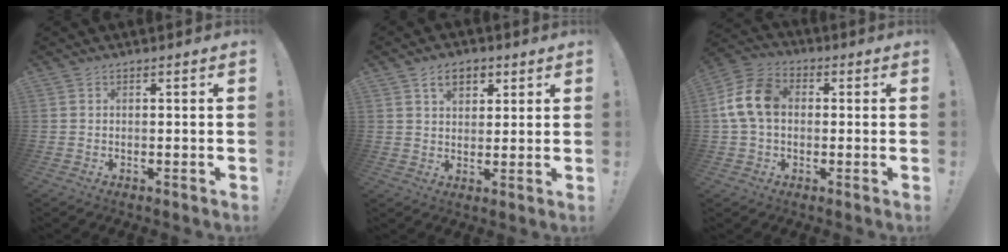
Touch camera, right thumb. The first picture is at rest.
{"total": 6.8, "force": [3.3, 4.6, 3.8], "torque": [-0.054, -0.003, 0.060]}
{"total": 12.8, "force": [1.1, 9.2, 8.9], "torque": [-0.176, 0.015, 0.024]}